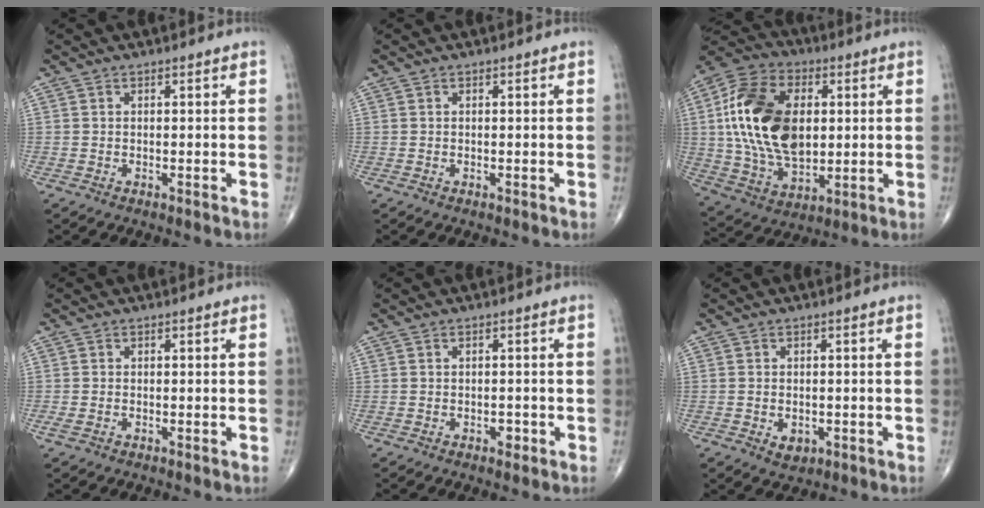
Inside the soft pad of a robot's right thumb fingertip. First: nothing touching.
{"total": 0.0}
{"total": 22.4, "force": [2.9, 14.0, 17.2], "torque": [-0.315, -0.005, 0.054]}
{"total": 1.3, "force": [-0.5, 0.8, 0.9], "torque": [-0.024, 0.001, -0.009]}
{"total": 1.5, "force": [-0.7, 1.0, 0.9], "torque": [-0.004, 0.004, -0.011]}
{"total": 3.0, "force": [-0.9, 2.2, 1.8], "torque": [-0.018, 0.000, -0.007]}